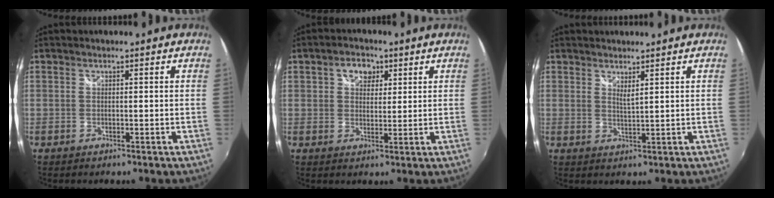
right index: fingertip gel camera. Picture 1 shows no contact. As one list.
[{"total": 4.9, "force": [2.2, 3.6, 2.5], "torque": [-0.034, 0.016, 0.037]}, {"total": 2.0, "force": [1.5, 0.2, 1.3], "torque": [-0.023, -0.004, 0.022]}]